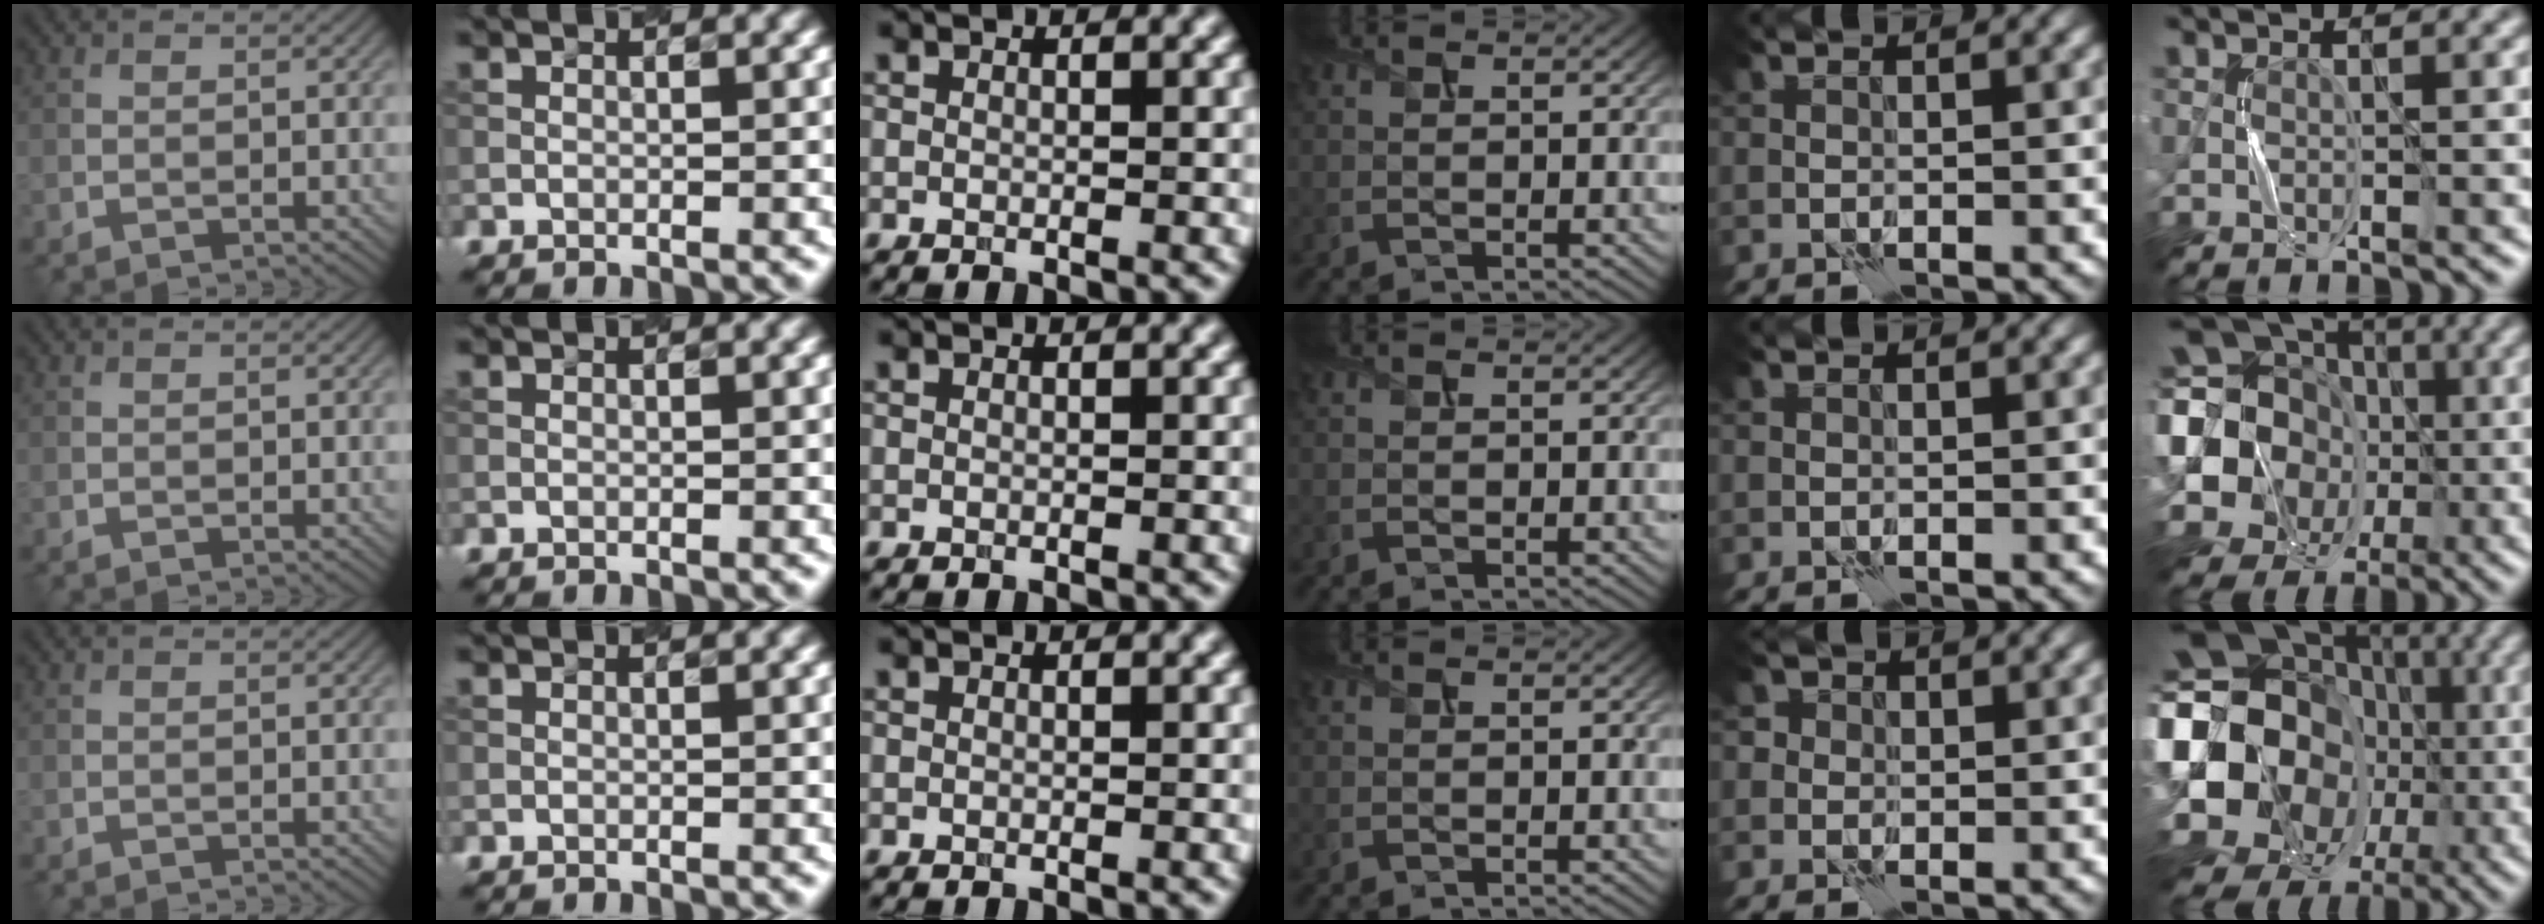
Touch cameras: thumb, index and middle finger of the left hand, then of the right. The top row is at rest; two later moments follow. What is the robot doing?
{"motion": "press", "object": "button"}